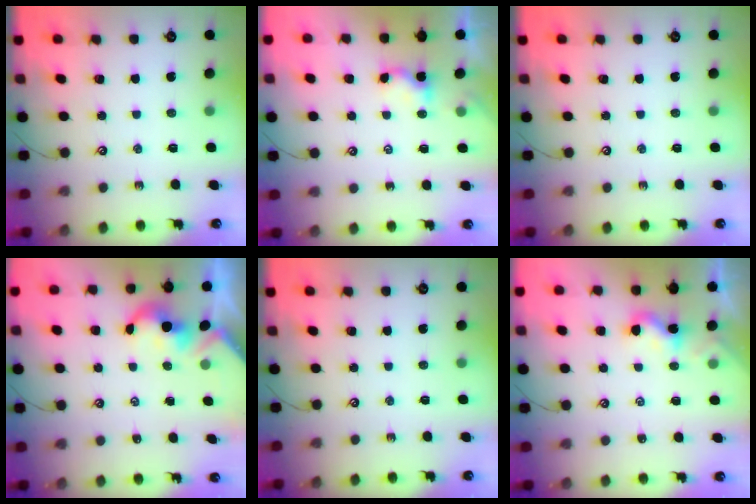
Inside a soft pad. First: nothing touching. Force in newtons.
{"total": 1.7, "press": 1.6, "slide": 0.5}
{"total": 0.0}
{"total": 2.3, "press": 2.3, "slide": 0.3}
{"total": 0.0}
{"total": 1.0, "press": 0.9, "slide": 0.5}